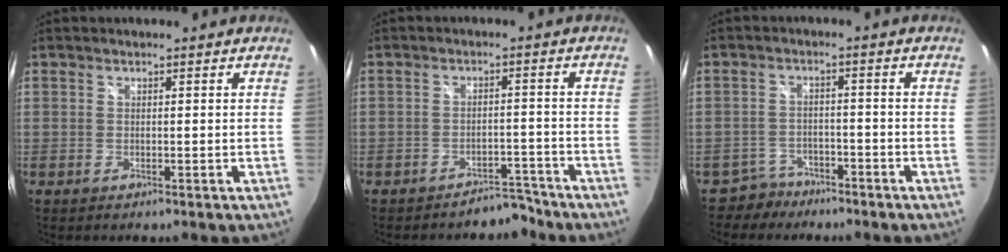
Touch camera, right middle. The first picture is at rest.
{"total": 4.5, "force": [-4.2, 1.8, 0.1], "torque": [0.003, 0.024, -0.053]}
{"total": 4.6, "force": [-3.7, 2.6, -0.1], "torque": [-0.007, 0.014, -0.062]}